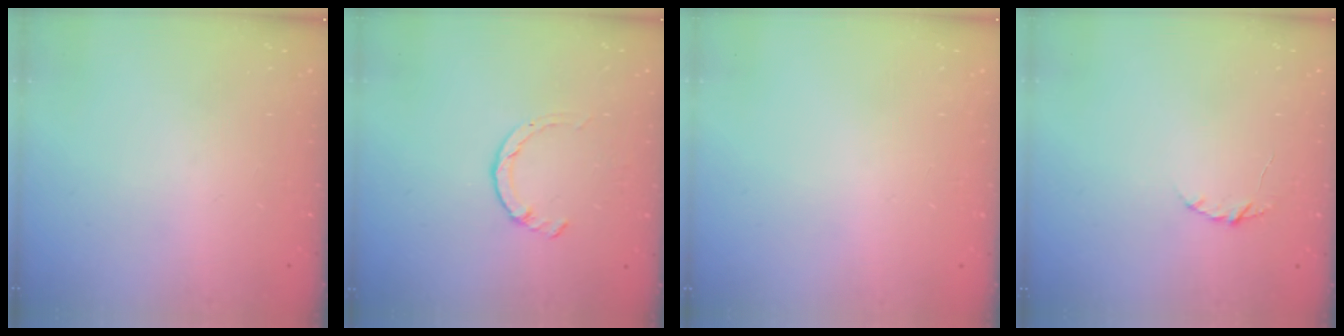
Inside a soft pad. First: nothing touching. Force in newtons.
{"total": 1.4, "press": 1.4, "slide": 0.3}
{"total": 2.6, "press": 2.6, "slide": 0.2}
{"total": 3.9, "press": 3.9, "slide": 0.5}